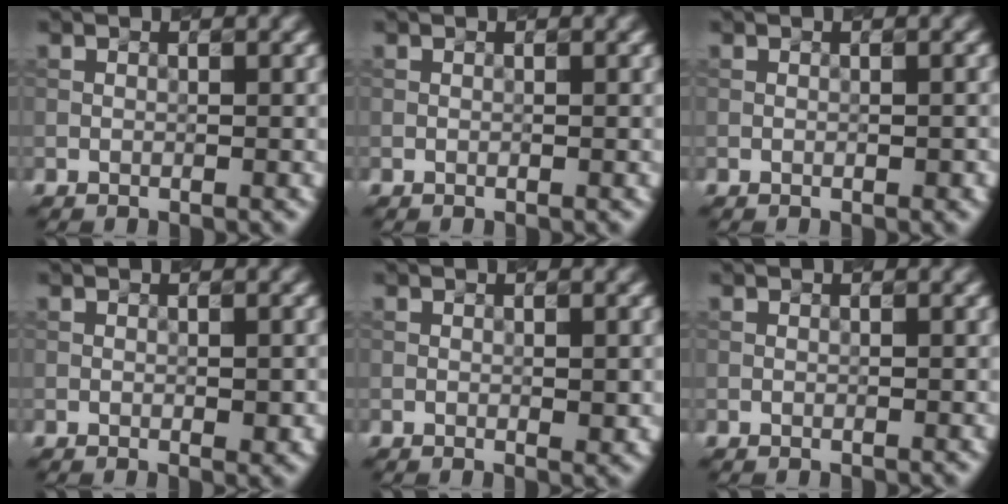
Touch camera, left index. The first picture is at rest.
{"total": 0.0}
{"total": 0.8, "force": [-0.3, 0.3, 0.7], "torque": [-0.011, 0.001, -0.005]}
{"total": 1.3, "force": [-0.4, 0.5, 1.2], "torque": [-0.017, 0.001, -0.004]}
{"total": 1.3, "force": [-0.2, 0.5, 1.2], "torque": [-0.019, 0.001, -0.002]}
{"total": 0.0}